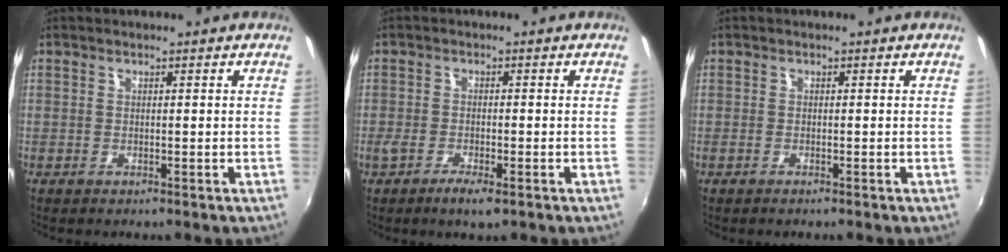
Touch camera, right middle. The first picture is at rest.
{"total": 4.1, "force": [-2.6, 1.0, 3.0], "torque": [-0.070, -0.012, -0.049]}
{"total": 0.7, "force": [-0.6, 0.1, 0.3], "torque": [-0.006, -0.003, -0.013]}